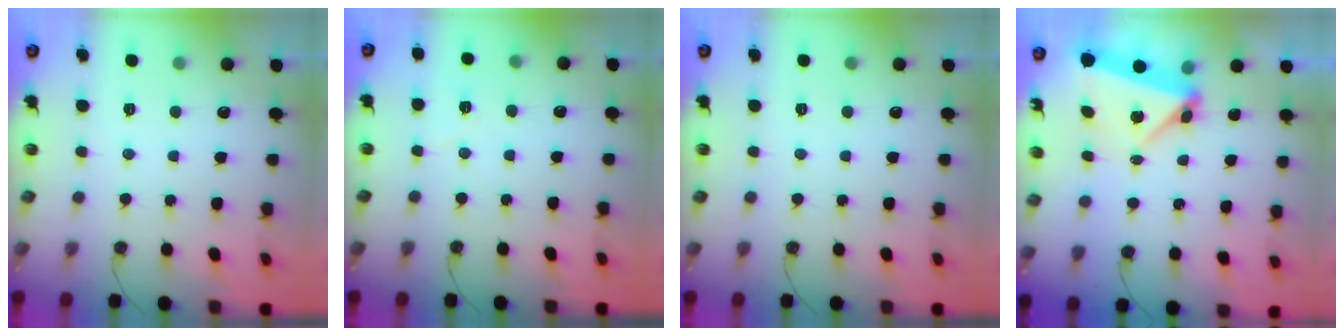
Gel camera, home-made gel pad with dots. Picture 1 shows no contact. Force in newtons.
{"total": 3.5, "press": 3.4, "slide": 0.7}
{"total": 0.0}
{"total": 5.8, "press": 5.7, "slide": 1.3}